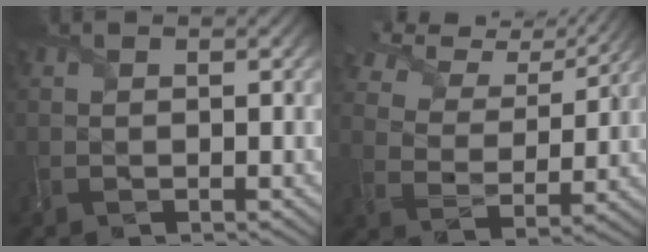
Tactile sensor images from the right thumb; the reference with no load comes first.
{"total": 11.5, "force": [9.3, 4.1, 5.2], "torque": [-0.139, 0.010, 0.143]}